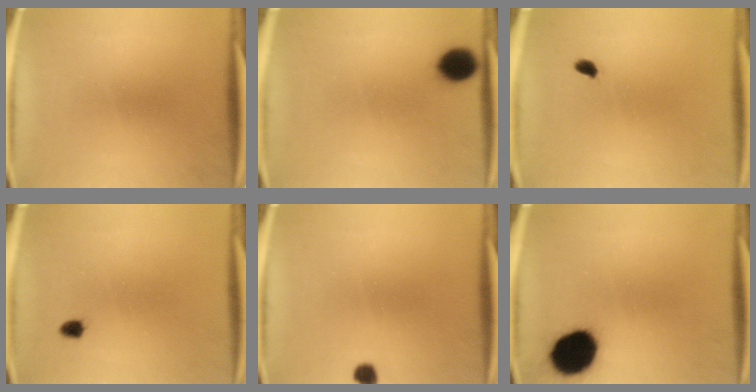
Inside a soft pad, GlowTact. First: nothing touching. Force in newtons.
{"total": 6.3}
{"total": 1.4}
{"total": 1.2}
{"total": 2.0}
{"total": 14.9}